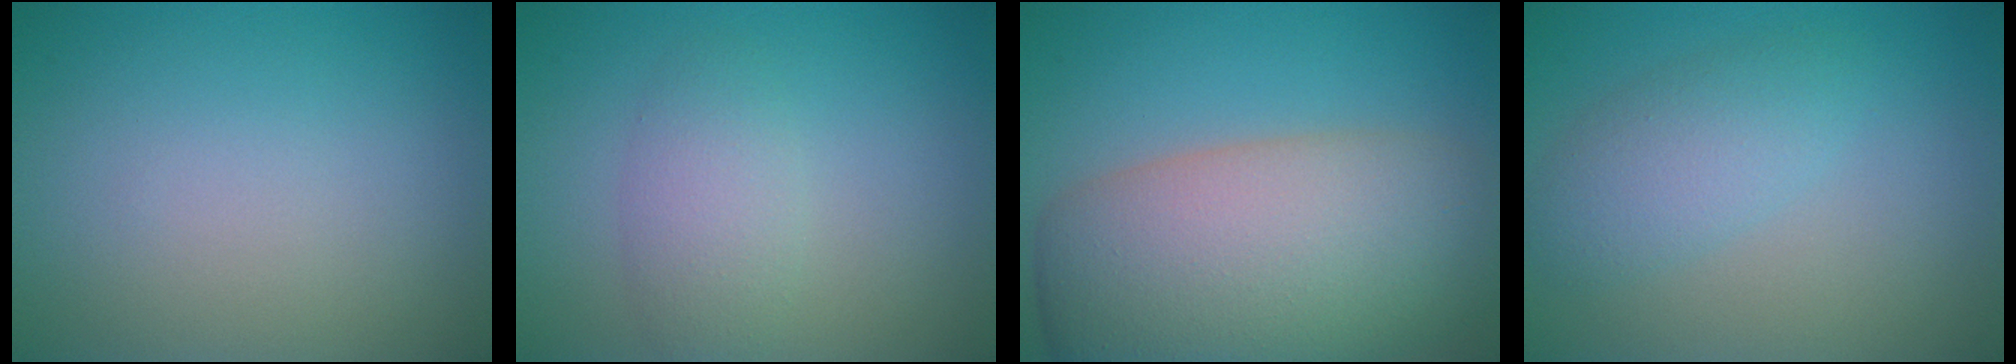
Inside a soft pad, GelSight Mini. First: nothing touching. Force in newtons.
{"total": 2.8, "press": 2.8, "slide": 0.2}
{"total": 11.9, "press": 11.9, "slide": 0.8}
{"total": 3.1, "press": 3.1, "slide": 0.2}